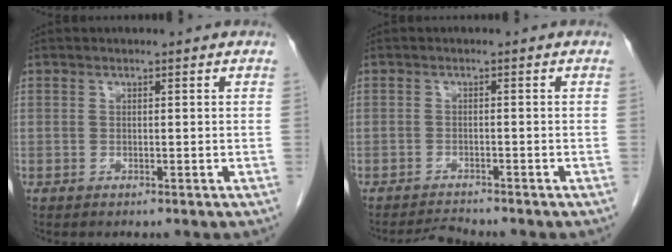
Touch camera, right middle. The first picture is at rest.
{"total": 2.2, "force": [-2.2, -0.5, -0.2], "torque": [0.000, -0.015, -0.035]}